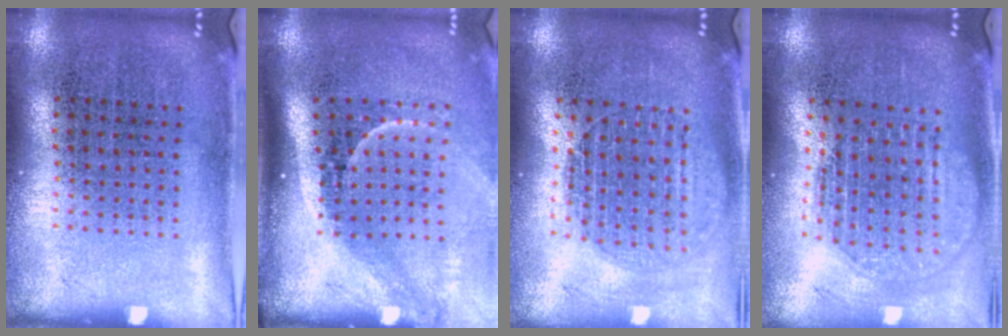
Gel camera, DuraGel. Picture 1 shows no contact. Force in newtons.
{"total": 2.2, "press": 1.4, "slide": 1.7}
{"total": 1.6, "press": 1.5, "slide": 0.7}
{"total": 1.8, "press": 1.5, "slide": 1.0}